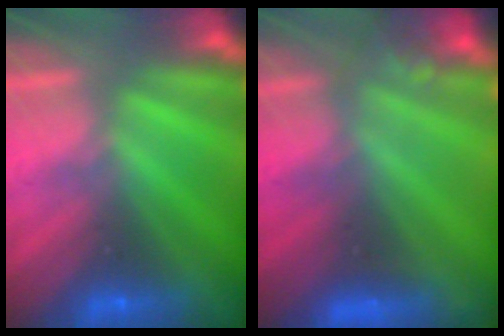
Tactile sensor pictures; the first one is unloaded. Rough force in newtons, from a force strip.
{"total": 5.1}